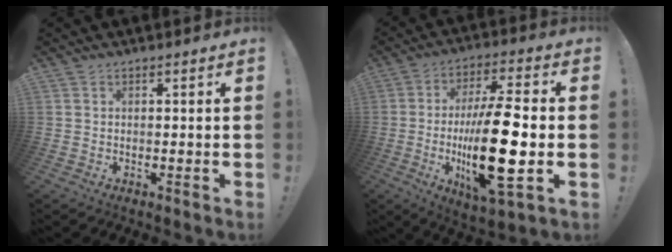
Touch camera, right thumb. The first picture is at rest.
{"total": 22.1, "force": [-2.7, 6.5, 20.9], "torque": [-0.380, -0.008, -0.048]}